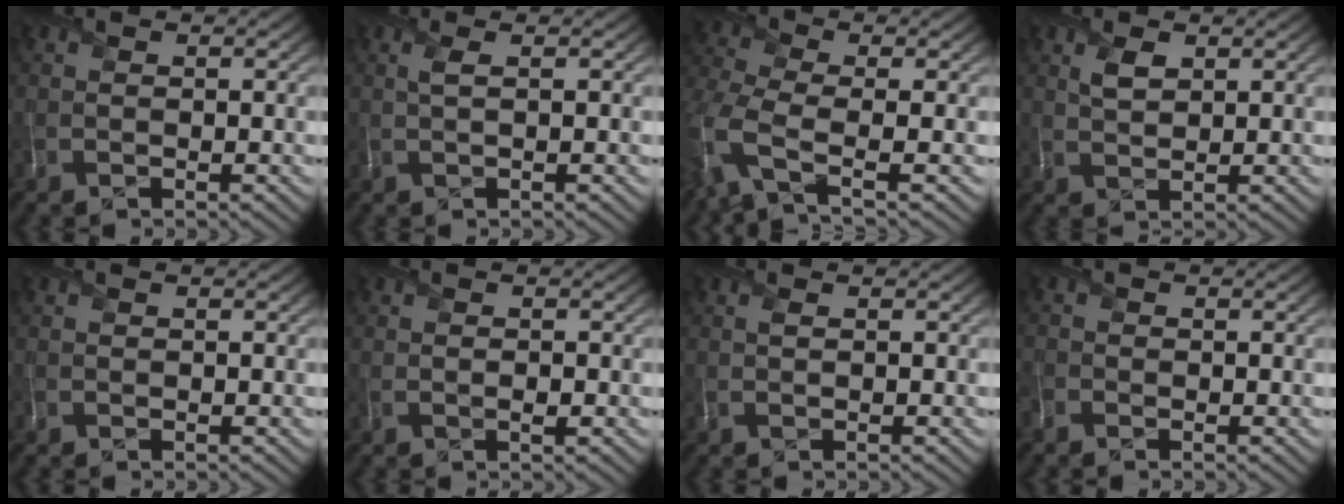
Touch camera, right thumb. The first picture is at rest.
{"total": 1.5, "force": [0.8, 0.0, 1.2], "torque": [-0.025, 0.010, 0.012]}
{"total": 7.5, "force": [-3.3, 2.9, 6.0], "torque": [-0.151, -0.012, -0.082]}
{"total": 2.4, "force": [1.6, 1.0, 1.4], "torque": [-0.031, 0.005, 0.033]}
{"total": 0.0}
{"total": 0.9, "force": [0.0, 0.4, 0.9], "torque": [-0.014, 0.002, 0.002]}
{"total": 0.7, "force": [0.5, -0.1, 0.5], "torque": [-0.011, 0.005, 0.008]}
{"total": 1.5, "force": [-1.3, 0.5, 0.4], "torque": [-0.012, -0.009, -0.036]}